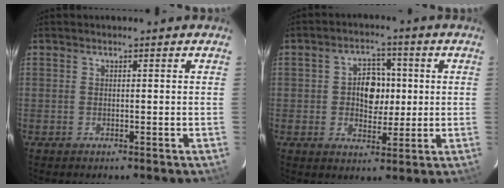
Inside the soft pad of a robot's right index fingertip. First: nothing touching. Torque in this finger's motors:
{"motor_torque": [0.17, 0.01, 0.32, 0.05]}